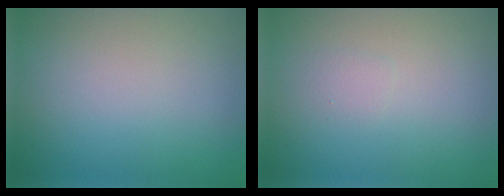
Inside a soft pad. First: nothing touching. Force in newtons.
{"total": 0.6, "press": 0.6, "slide": 0.1}